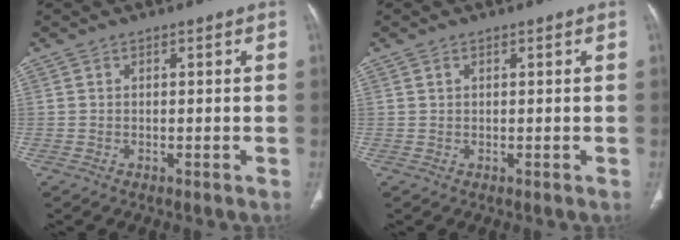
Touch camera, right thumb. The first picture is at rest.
{"total": 0.6, "force": [0.3, 0.4, 0.3], "torque": [-0.007, 0.000, 0.006]}